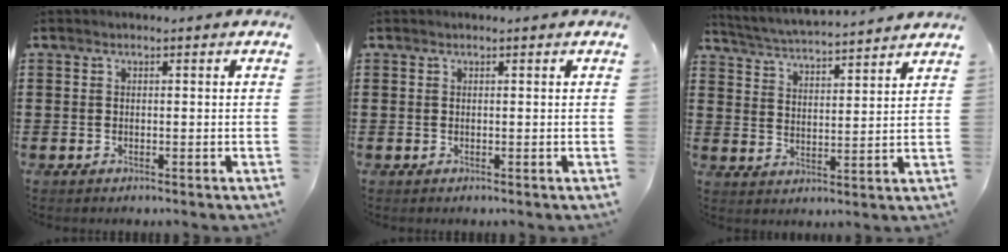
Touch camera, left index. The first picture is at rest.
{"total": 0.0}
{"total": 4.0, "force": [4.0, -0.5, 0.5], "torque": [-0.032, -0.032, 0.063]}